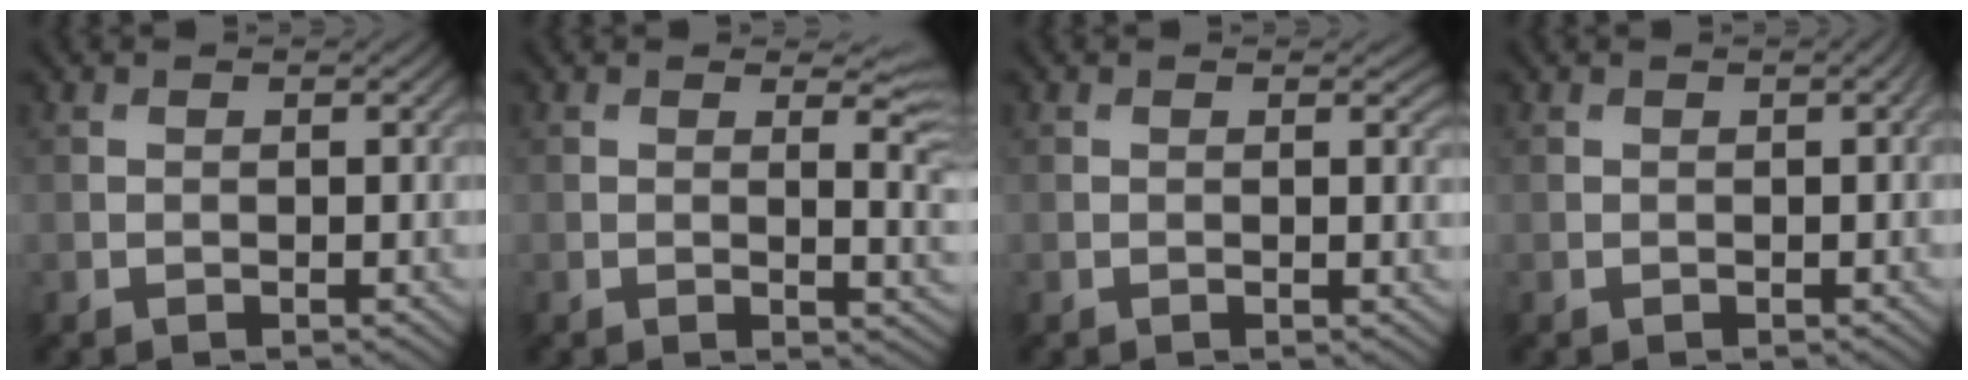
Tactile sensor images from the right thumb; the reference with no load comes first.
{"total": 3.9, "force": [1.5, 1.4, 3.3], "torque": [-0.046, -0.008, 0.023]}
{"total": 0.6, "force": [0.2, 0.2, 0.6], "torque": [-0.005, -0.005, 0.002]}
{"total": 0.7, "force": [0.2, 0.1, 0.7], "torque": [-0.009, 0.005, 0.003]}